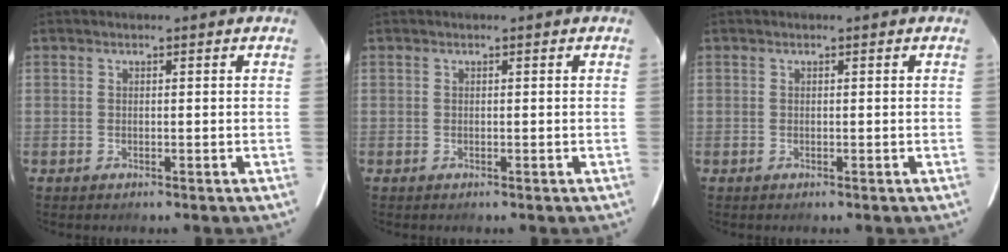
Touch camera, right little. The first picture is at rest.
{"total": 0.0}
{"total": 0.0}